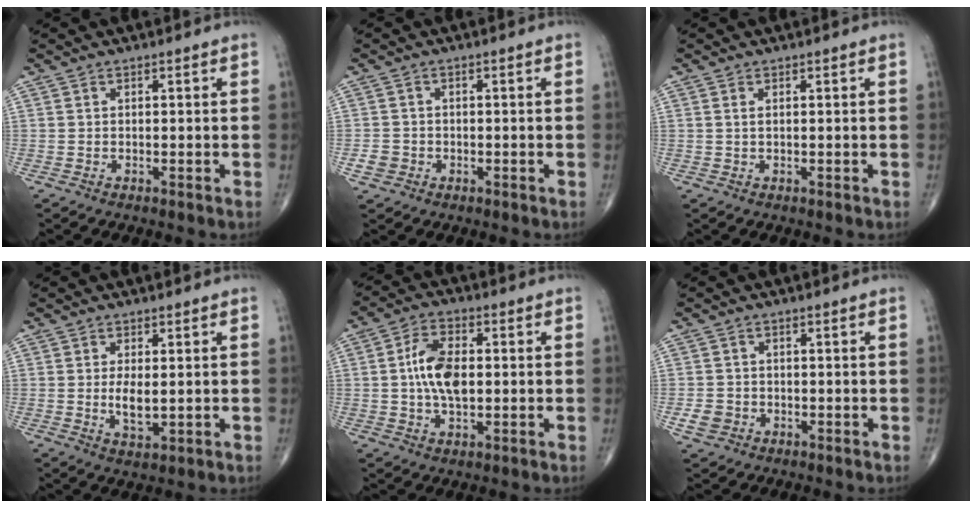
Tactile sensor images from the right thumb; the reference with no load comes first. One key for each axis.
{"total": 2.4, "fx": -0.8, "fy": 2.2, "fz": 0.7, "tx": -0.007, "ty": 0.006, "tz": -0.015}
{"total": 0.8, "fx": 0.3, "fy": 0.3, "fz": 0.7, "tx": -0.021, "ty": 0.004, "tz": 0.008}
{"total": 4.4, "fx": 0.1, "fy": 1.8, "fz": 4.0, "tx": -0.075, "ty": -0.012, "tz": 0.006}
{"total": 9.3, "fx": 0.3, "fy": 5.0, "fz": 7.8, "tx": -0.143, "ty": 0.007, "tz": 0.003}
{"total": 3.1, "fx": -1.0, "fy": 2.7, "fz": 1.2, "tx": -0.016, "ty": 0.005, "tz": -0.015}